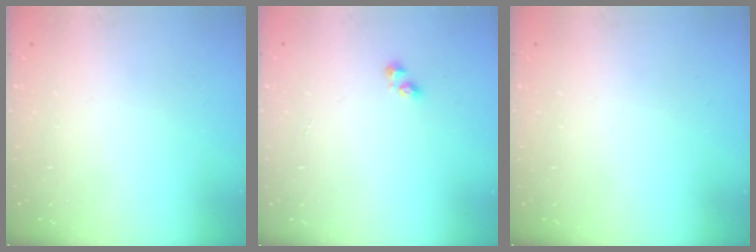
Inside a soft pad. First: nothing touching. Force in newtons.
{"total": 2.2, "press": 2.2, "slide": 0.3}
{"total": 0.0}